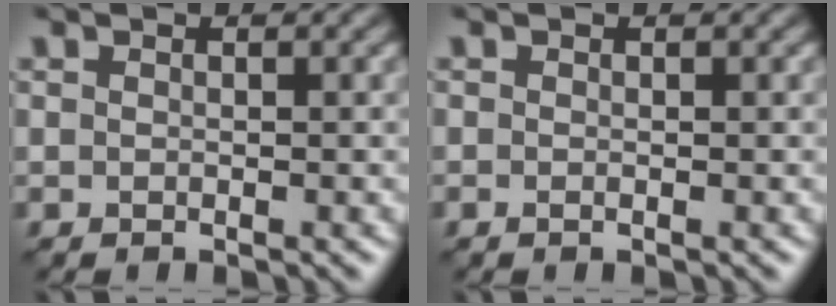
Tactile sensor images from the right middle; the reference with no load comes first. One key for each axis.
{"total": 0.0}